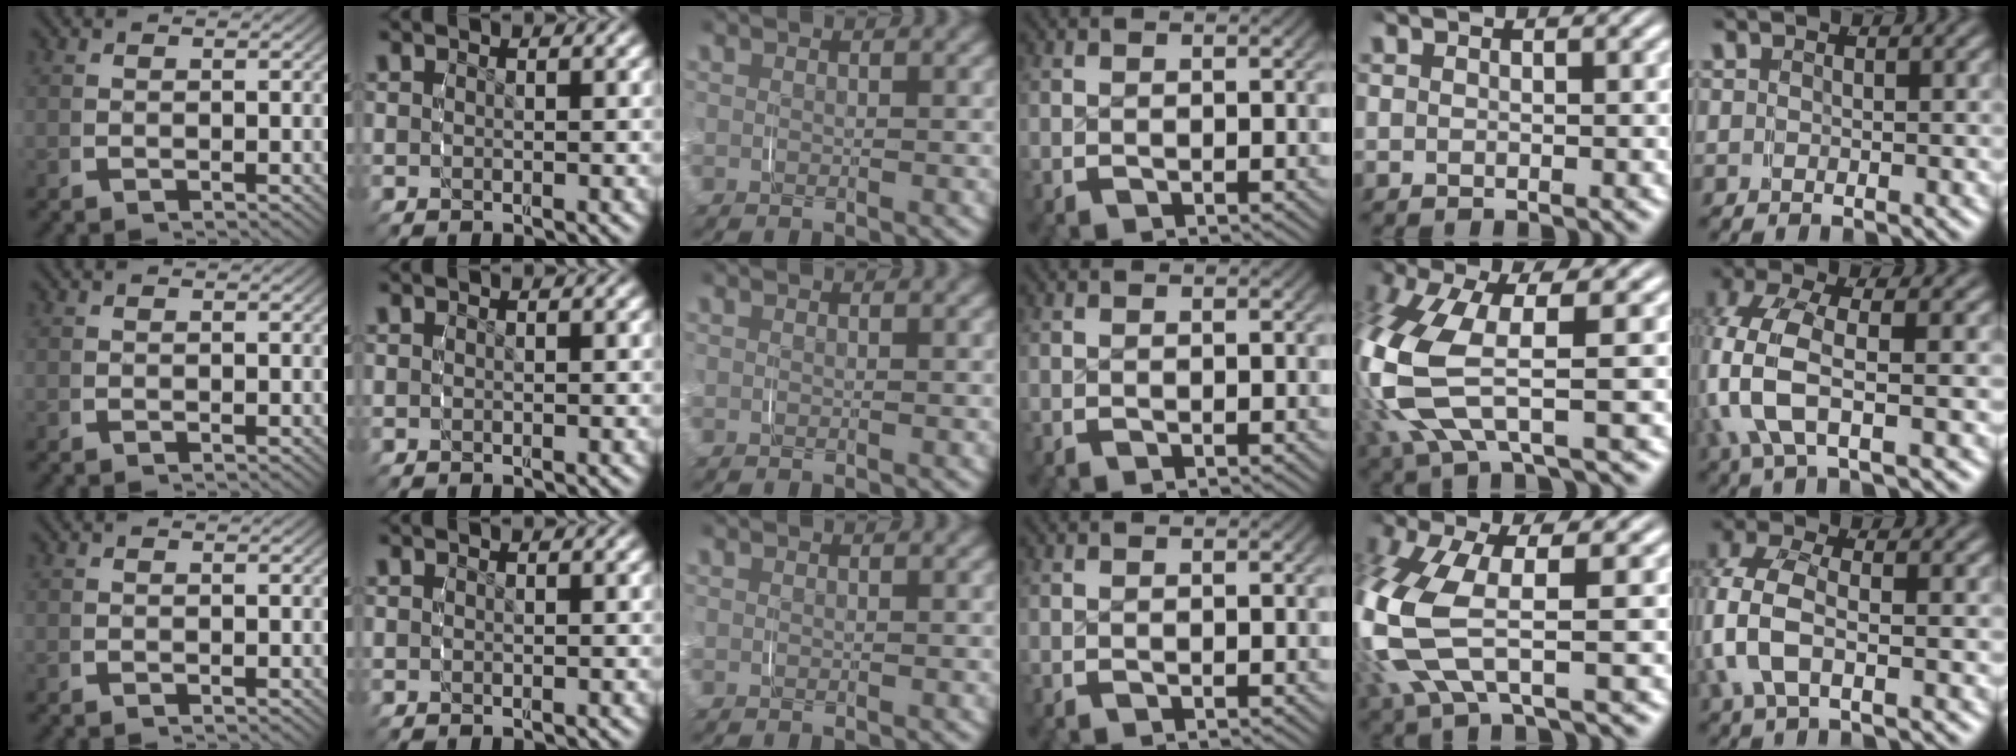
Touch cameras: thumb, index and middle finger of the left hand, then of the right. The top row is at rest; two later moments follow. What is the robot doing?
{"motion": "grasp_and_lifting", "object": "shoes"}